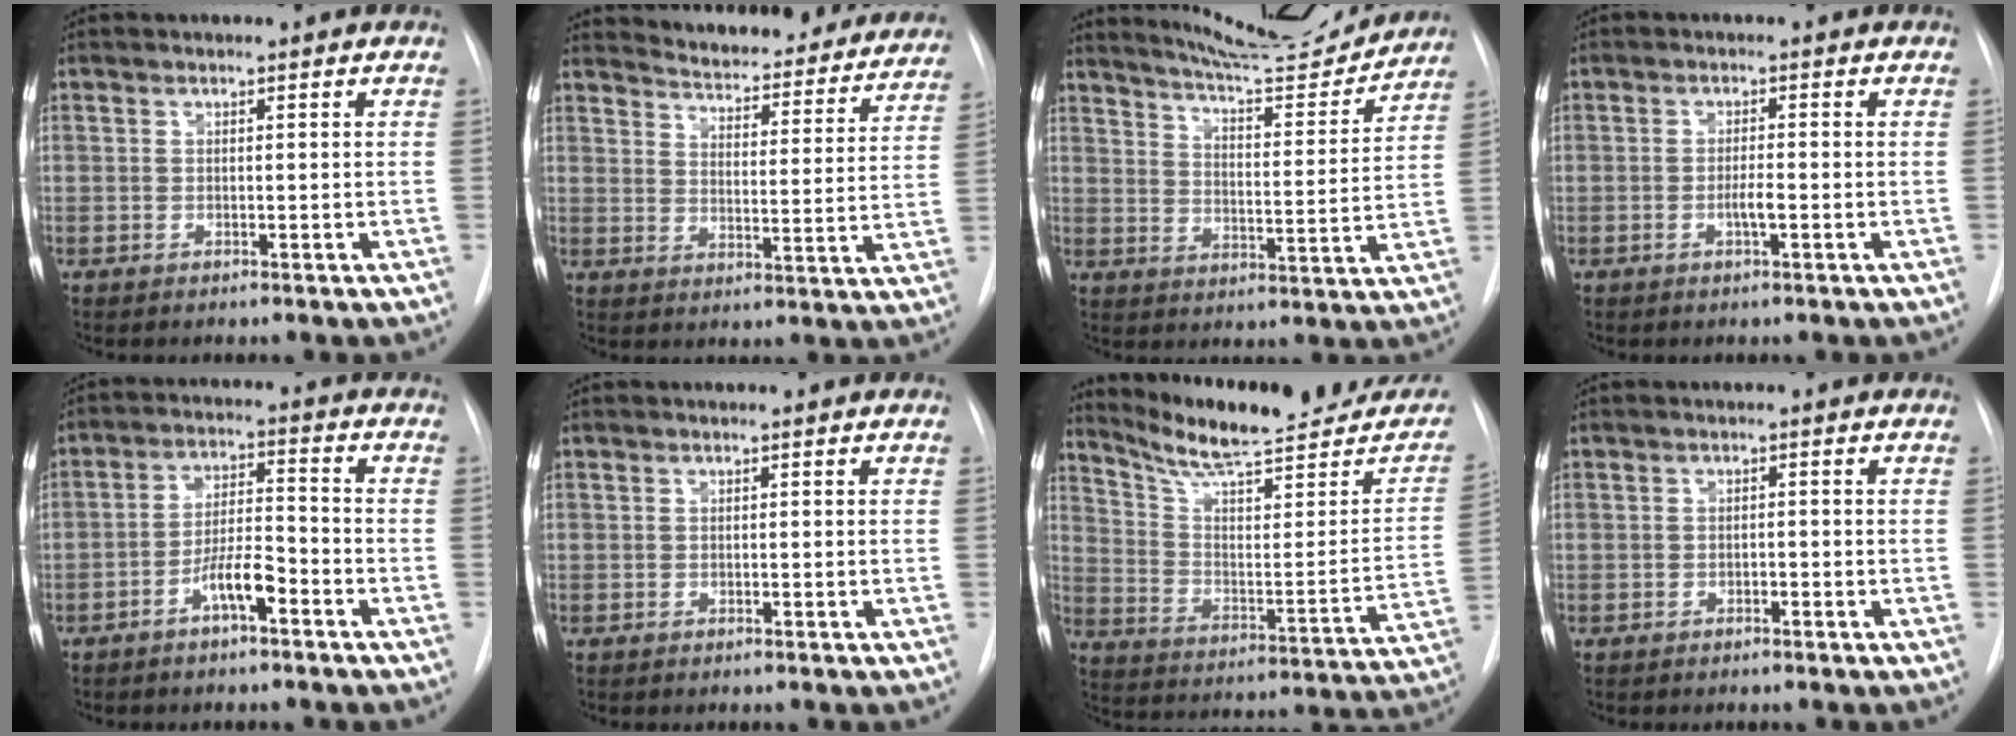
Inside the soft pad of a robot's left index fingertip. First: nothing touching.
{"total": 21.5, "force": [20.2, 4.4, 5.7], "torque": [-0.069, -0.062, 0.238]}
{"total": 13.9, "force": [13.4, 0.5, 3.9], "torque": [-0.063, -0.038, 0.185]}
{"total": 2.7, "force": [-2.2, -0.1, 1.5], "torque": [-0.029, -0.004, -0.036]}
{"total": 6.9, "force": [-5.1, 1.0, 4.5], "torque": [-0.089, 0.008, -0.086]}
{"total": 0.0}
{"total": 21.1, "force": [18.0, 3.1, 10.6], "torque": [-0.154, -0.046, 0.253]}
{"total": 2.1, "force": [-2.1, 0.0, 0.0], "torque": [0.000, -0.003, -0.033]}